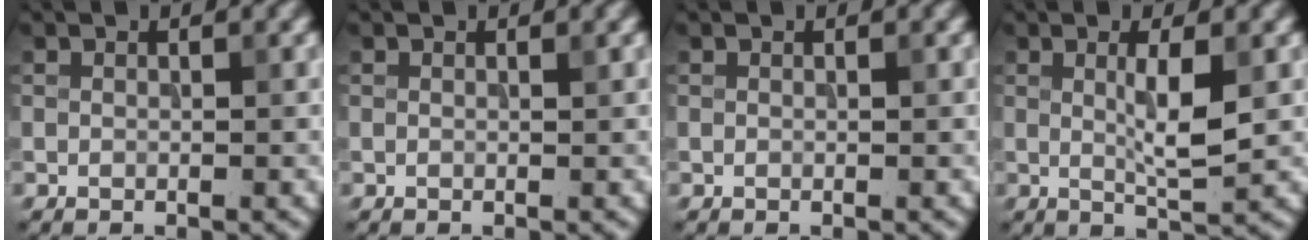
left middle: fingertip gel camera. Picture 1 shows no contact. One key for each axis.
{"total": 0.0}
{"total": 0.0}
{"total": 3.6, "fx": 0.5, "fy": 0.6, "fz": 3.5, "tx": -0.064, "ty": -0.005, "tz": 0.010}